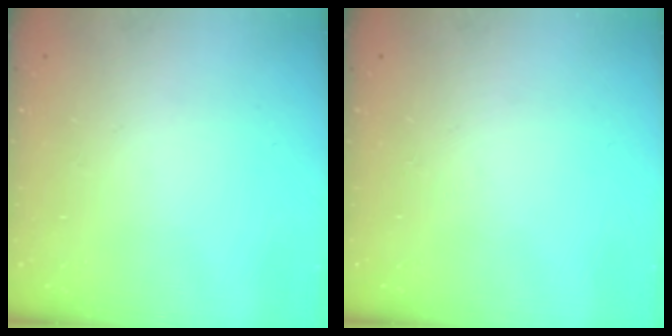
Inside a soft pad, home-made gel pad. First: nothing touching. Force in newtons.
{"total": 0.0}